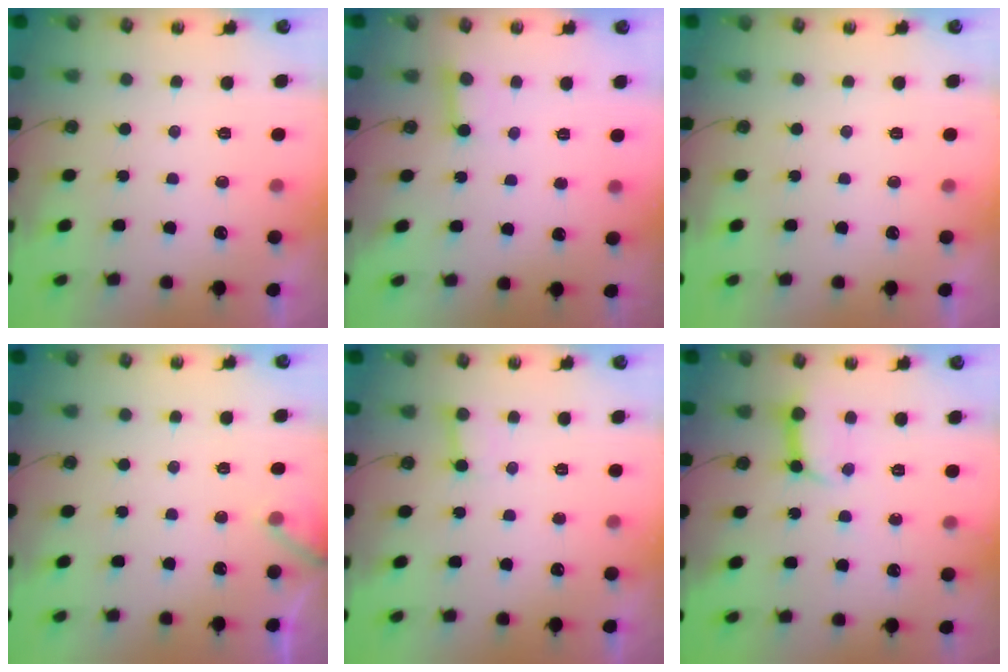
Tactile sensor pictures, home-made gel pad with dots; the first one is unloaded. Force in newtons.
{"total": 3.0, "press": 3.0, "slide": 0.2}
{"total": 0.0}
{"total": 5.8, "press": 5.8, "slide": 0.5}
{"total": 5.6, "press": 5.6, "slide": 0.6}
{"total": 9.6, "press": 9.5, "slide": 1.3}